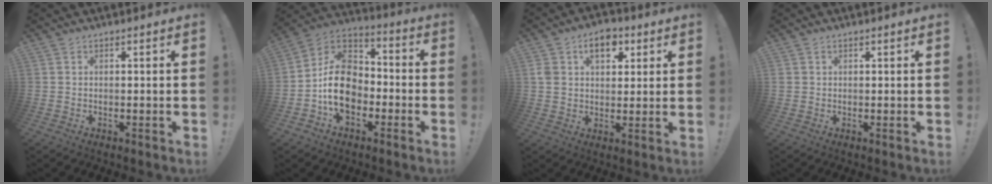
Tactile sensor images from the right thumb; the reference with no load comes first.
{"total": 16.8, "force": [-4.0, 12.5, 10.4], "torque": [-0.166, 0.033, -0.064]}
{"total": 8.9, "force": [3.6, 6.4, 5.1], "torque": [-0.078, 0.004, 0.066]}
{"total": 0.8, "force": [0.3, 0.8, 0.1], "torque": [-0.008, 0.005, 0.007]}